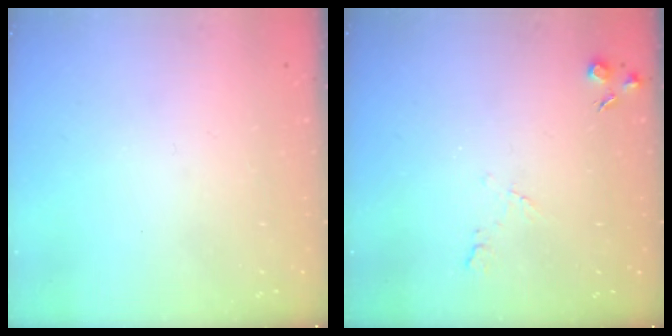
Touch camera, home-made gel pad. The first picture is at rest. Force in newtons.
{"total": 5.0, "press": 5.0, "slide": 0.8}